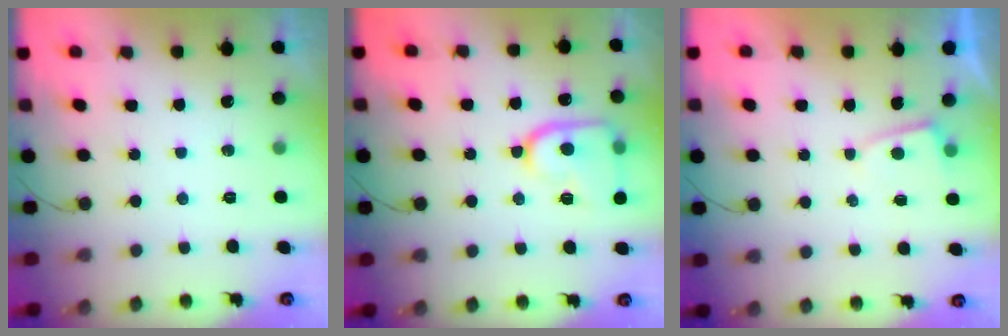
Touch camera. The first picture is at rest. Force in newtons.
{"total": 14.4, "press": 14.3, "slide": 1.4}
{"total": 2.0, "press": 2.0, "slide": 0.3}